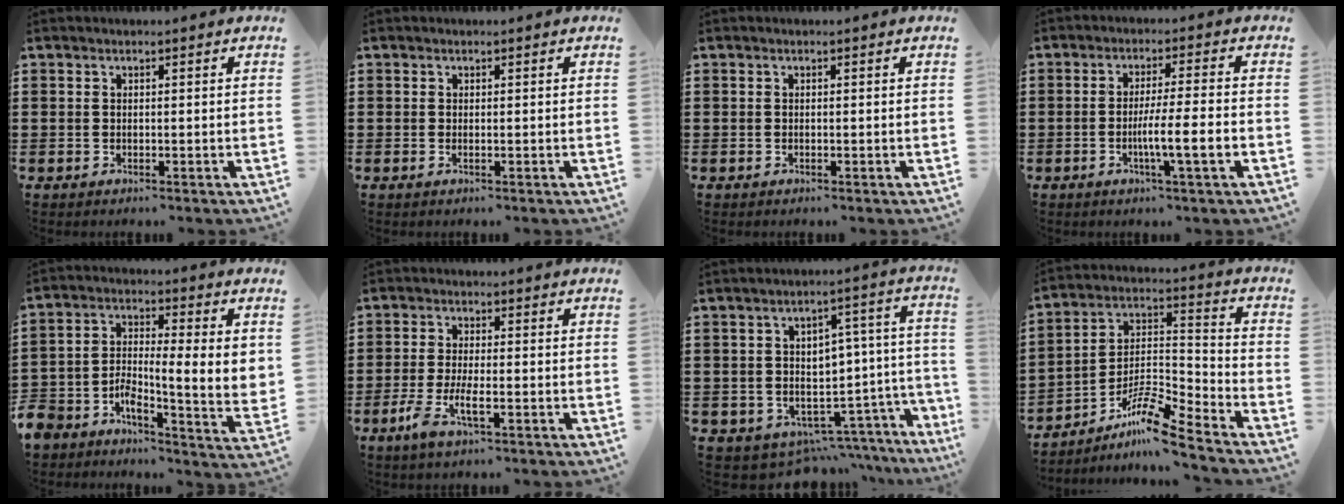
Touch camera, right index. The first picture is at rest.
{"total": 0.0}
{"total": 0.0}
{"total": 6.3, "force": [-2.0, -0.1, 5.9], "torque": [-0.099, -0.008, -0.035]}
{"total": 7.5, "force": [-2.0, 2.5, 6.8], "torque": [-0.144, -0.012, -0.039]}
{"total": 5.0, "force": [-2.2, 1.0, 4.4], "torque": [-0.099, -0.012, -0.046]}
{"total": 4.2, "force": [-2.7, 3.2, 0.6], "torque": [-0.029, -0.013, -0.046]}
{"total": 9.1, "force": [-7.4, 1.2, 5.1], "torque": [-0.107, 0.001, -0.150]}